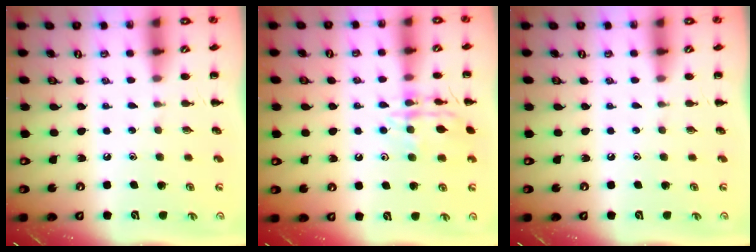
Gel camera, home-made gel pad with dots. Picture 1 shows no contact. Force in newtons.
{"total": 13.4, "press": 13.4, "slide": 0.8}
{"total": 0.0}